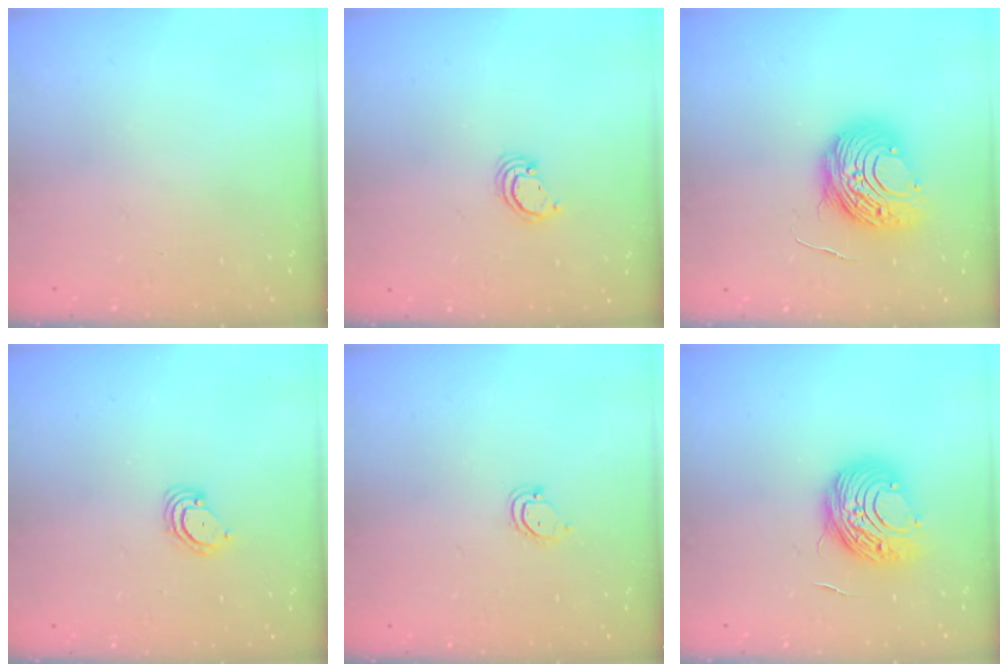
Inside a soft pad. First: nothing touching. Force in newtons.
{"total": 2.6, "press": 2.6, "slide": 0.2}
{"total": 12.0, "press": 12.0, "slide": 0.9}
{"total": 3.9, "press": 3.9, "slide": 0.2}
{"total": 3.9, "press": 3.9, "slide": 0.3}
{"total": 10.5, "press": 10.5, "slide": 0.9}